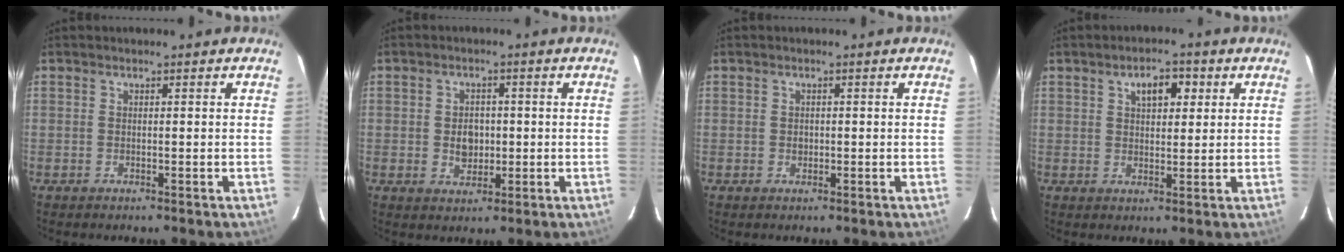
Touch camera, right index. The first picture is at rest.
{"total": 4.4, "force": [-0.3, 3.4, 2.7], "torque": [-0.045, 0.004, -0.001]}
{"total": 1.0, "force": [-0.1, 0.9, 0.4], "torque": [-0.005, 0.002, -0.001]}
{"total": 5.1, "force": [2.2, 2.8, 3.7], "torque": [-0.057, 0.016, 0.036]}